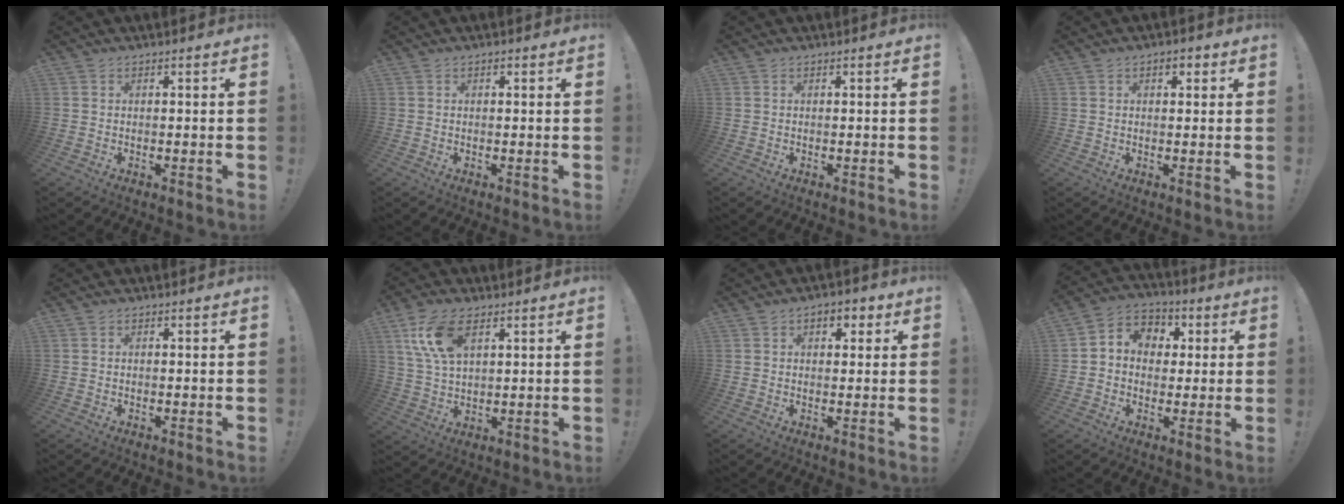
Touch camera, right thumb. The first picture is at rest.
{"total": 0.0}
{"total": 0.0}
{"total": 2.6, "force": [1.0, 1.5, 1.9], "torque": [-0.023, 0.001, 0.013]}
{"total": 0.0}
{"total": 11.4, "force": [5.0, 5.9, 8.4], "torque": [-0.168, -0.004, 0.095]}
{"total": 4.4, "force": [1.7, 3.0, 2.7], "torque": [-0.026, 0.000, 0.026]}
{"total": 7.7, "force": [0.5, 7.2, 2.8], "torque": [-0.036, 0.002, 0.017]}